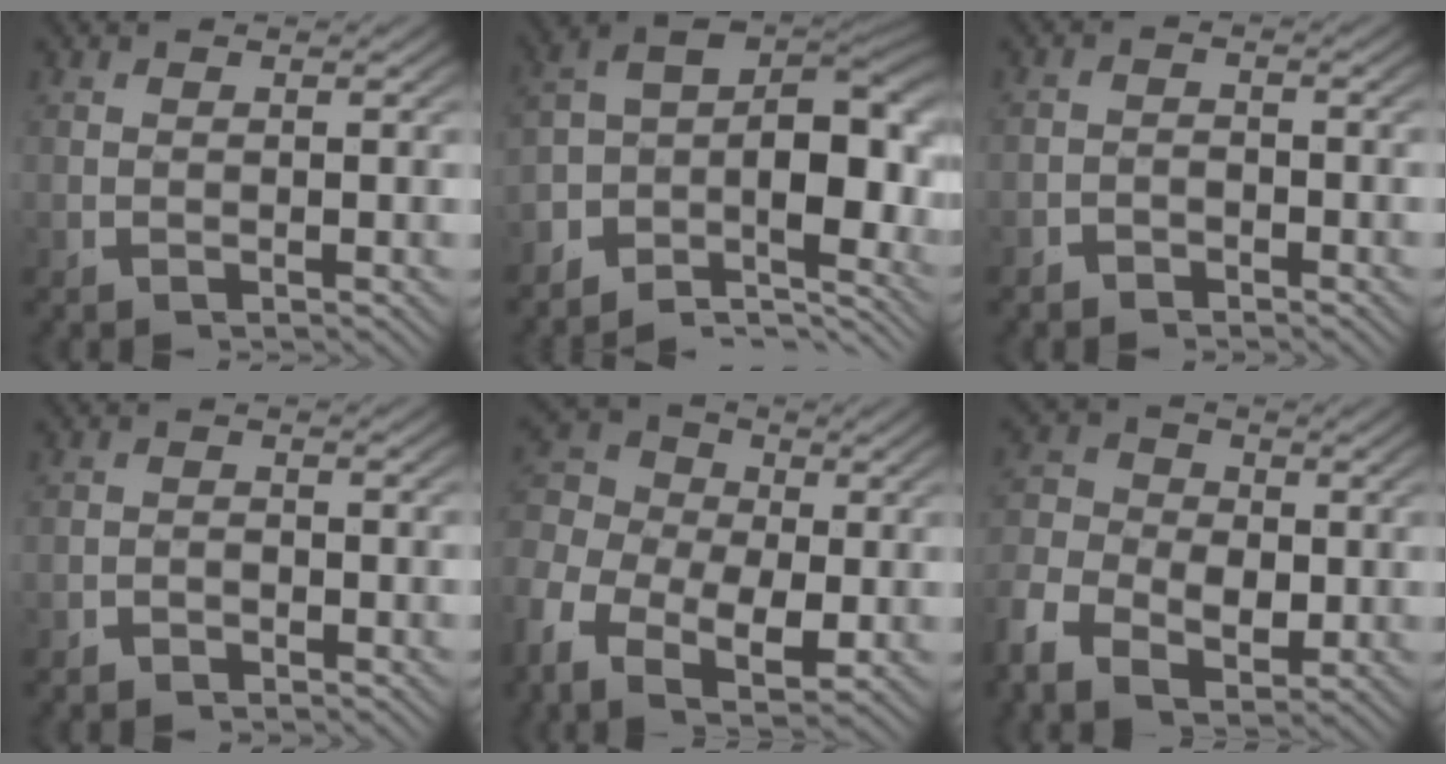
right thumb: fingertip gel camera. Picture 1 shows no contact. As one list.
[{"total": 12.8, "force": [-0.9, 7.8, 10.1], "torque": [-0.172, -0.015, -0.017]}, {"total": 2.1, "force": [-1.9, 0.9, 0.0], "torque": [0.006, -0.009, -0.035]}, {"total": 1.7, "force": [-1.6, 0.7, 0.0], "torque": [0.005, -0.008, -0.030]}, {"total": 10.3, "force": [1.1, 7.5, 7.0], "torque": [-0.136, -0.018, 0.015]}, {"total": 6.4, "force": [-1.2, 4.8, 4.0], "torque": [-0.075, -0.014, -0.023]}]